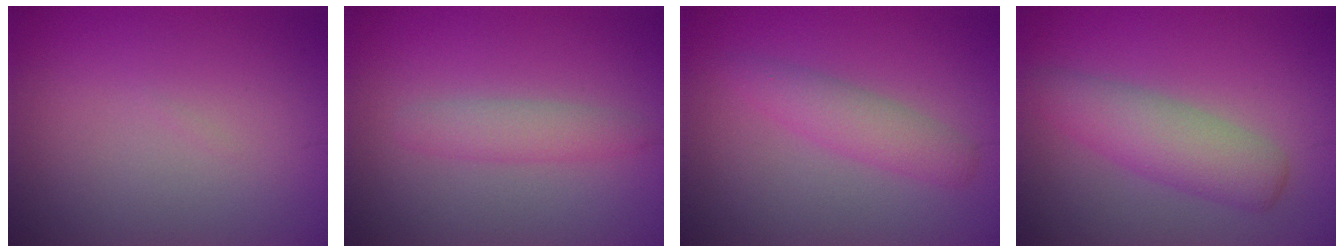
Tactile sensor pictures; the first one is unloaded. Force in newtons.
{"total": 2.1, "press": 2.1, "slide": 0.1}
{"total": 2.8, "press": 2.8, "slide": 0.1}
{"total": 4.3, "press": 4.3, "slide": 0.0}